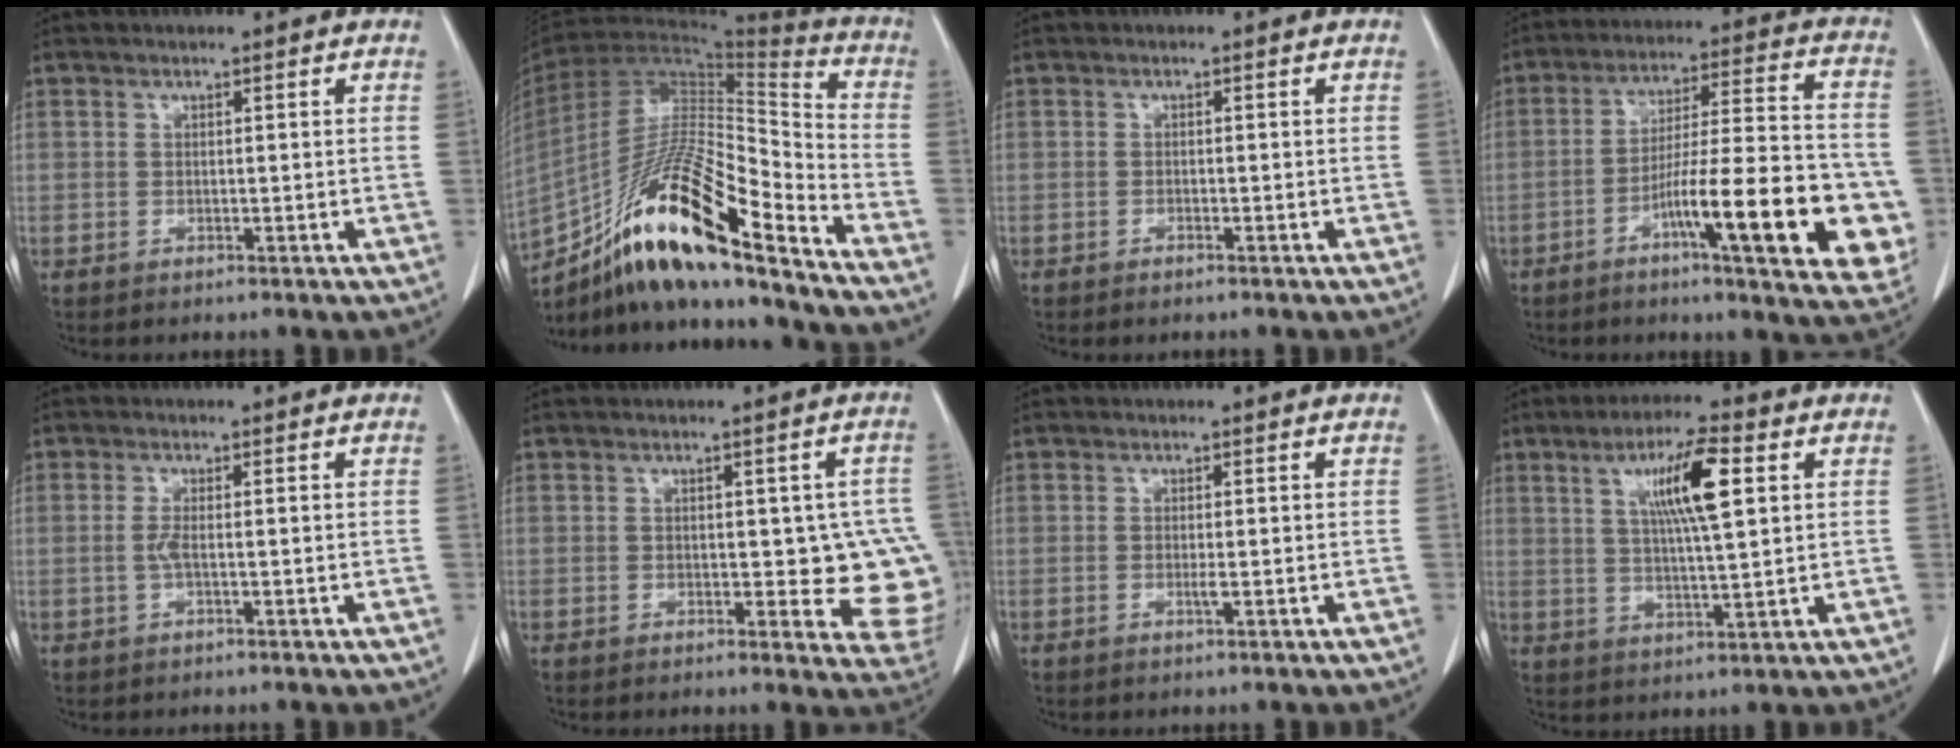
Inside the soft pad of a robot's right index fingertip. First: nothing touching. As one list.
[{"total": 22.3, "force": [-15.1, 2.6, 16.2], "torque": [-0.297, -0.017, -0.270]}, {"total": 0.5, "force": [-0.5, 0.1, 0.2], "torque": [-0.016, -0.004, -0.006]}, {"total": 19.1, "force": [-6.3, 2.6, 17.8], "torque": [-0.225, 0.010, -0.088]}, {"total": 1.7, "force": [-0.3, 0.1, 1.6], "torque": [-0.037, 0.000, -0.007]}, {"total": 8.5, "force": [-0.2, 3.8, 7.6], "torque": [-0.064, 0.006, 0.002]}, {"total": 0.9, "force": [-0.2, -0.1, 0.9], "torque": [-0.020, -0.003, -0.004]}, {"total": 9.5, "force": [3.2, 0.9, 8.9], "torque": [-0.159, 0.007, 0.056]}]